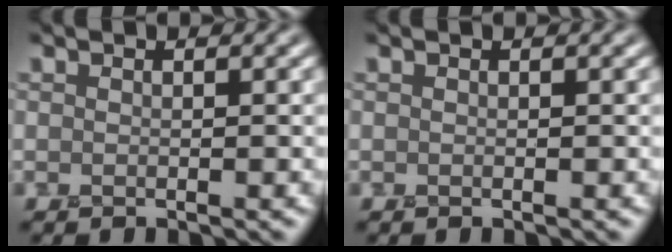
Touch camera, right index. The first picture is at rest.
{"total": 0.0}